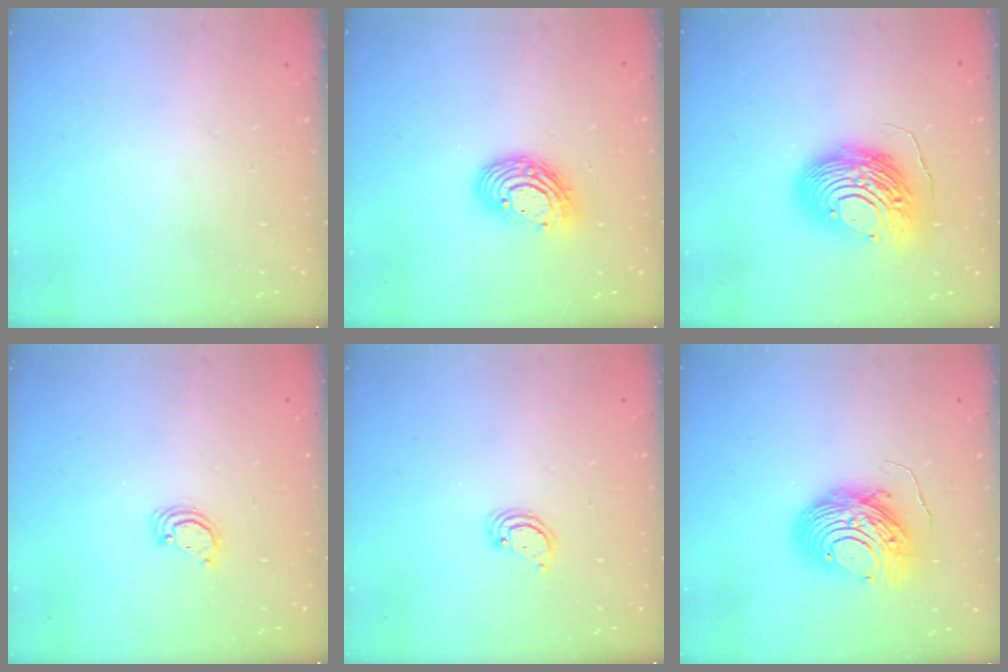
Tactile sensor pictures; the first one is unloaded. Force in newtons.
{"total": 11.8, "press": 11.7, "slide": 0.9}
{"total": 15.4, "press": 15.3, "slide": 1.5}
{"total": 2.5, "press": 2.5, "slide": 0.2}
{"total": 2.6, "press": 2.6, "slide": 0.2}
{"total": 12.2, "press": 12.1, "slide": 1.2}